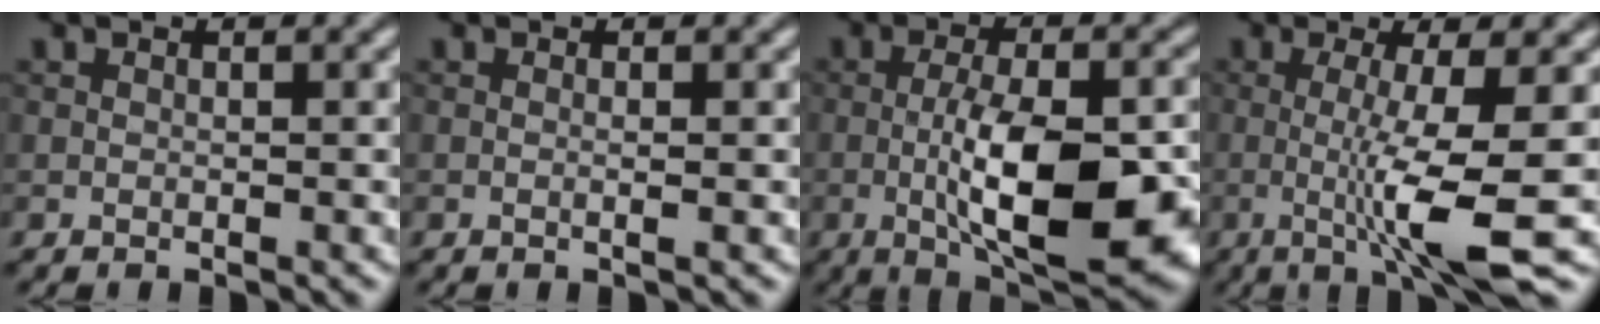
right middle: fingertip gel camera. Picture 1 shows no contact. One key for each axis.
{"total": 0.9, "fx": 0.0, "fy": 0.2, "fz": 0.9, "tx": -0.012, "ty": -0.002, "tz": -0.004}
{"total": 10.4, "fx": -2.3, "fy": 3.7, "fz": 9.4, "tx": -0.160, "ty": -0.011, "tz": -0.033}
{"total": 7.2, "fx": -1.1, "fy": 1.0, "fz": 7.0, "tx": -0.124, "ty": -0.013, "tz": -0.018}